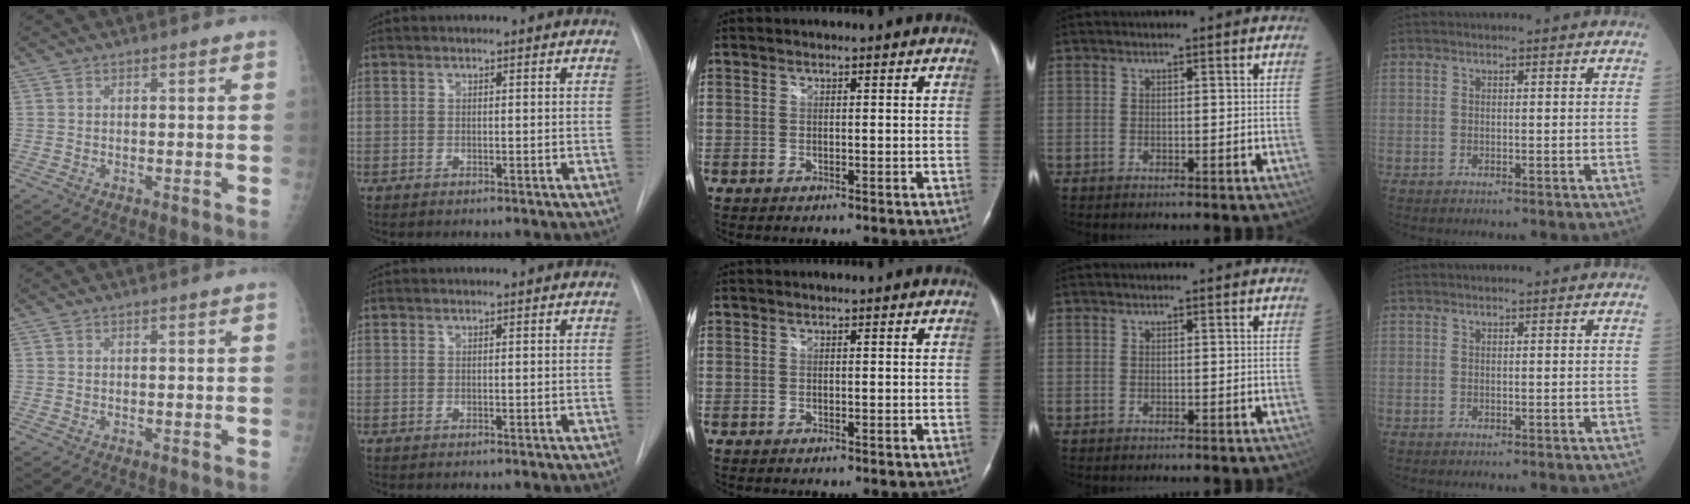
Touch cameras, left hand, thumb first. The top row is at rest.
{}